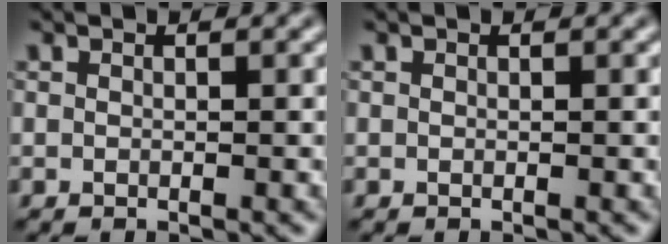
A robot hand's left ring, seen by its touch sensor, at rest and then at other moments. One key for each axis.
{"total": 0.0}